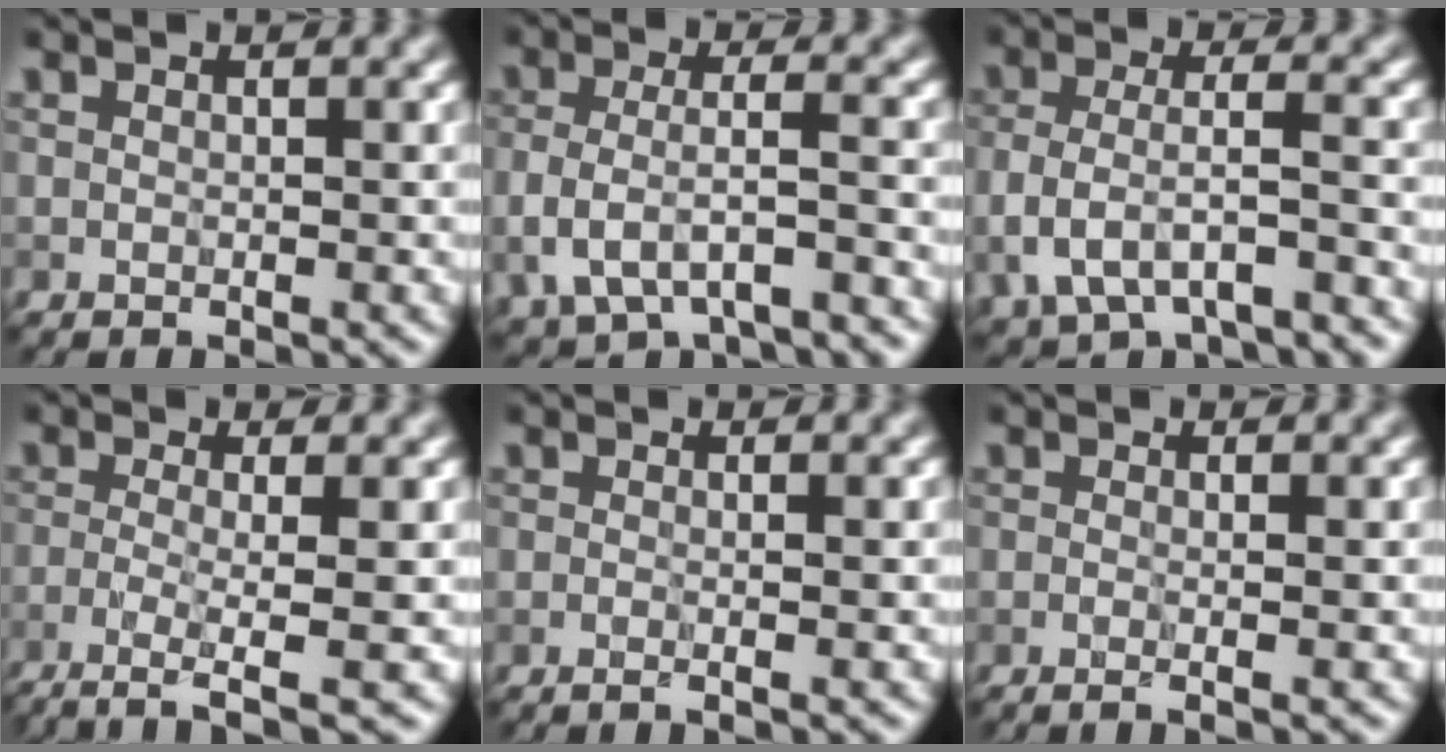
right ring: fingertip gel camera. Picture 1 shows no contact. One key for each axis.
{"total": 5.3, "fx": -2.4, "fy": 2.4, "fz": 4.1, "tx": -0.085, "ty": -0.008, "tz": -0.046}
{"total": 5.7, "fx": -2.6, "fy": 2.7, "fz": 4.2, "tx": -0.087, "ty": -0.007, "tz": -0.051}
{"total": 4.8, "fx": -2.5, "fy": 0.9, "fz": 4.0, "tx": -0.071, "ty": -0.007, "tz": -0.057}
{"total": 2.4, "fx": 0.0, "fy": 1.3, "fz": 2.0, "tx": -0.009, "ty": -0.004, "tz": -0.023}
{"total": 3.2, "fx": 0.1, "fy": 1.7, "fz": 2.7, "tx": -0.014, "ty": 0.003, "tz": -0.025}